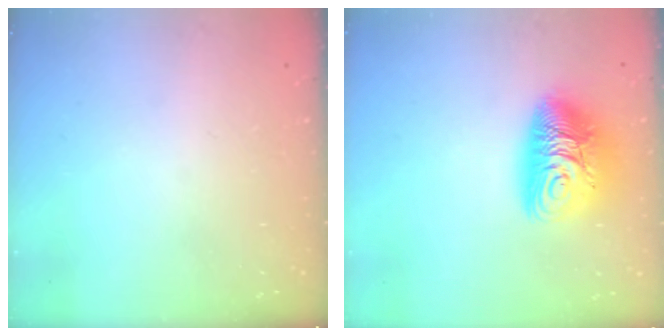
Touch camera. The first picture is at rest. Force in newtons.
{"total": 12.2, "press": 12.1, "slide": 1.2}